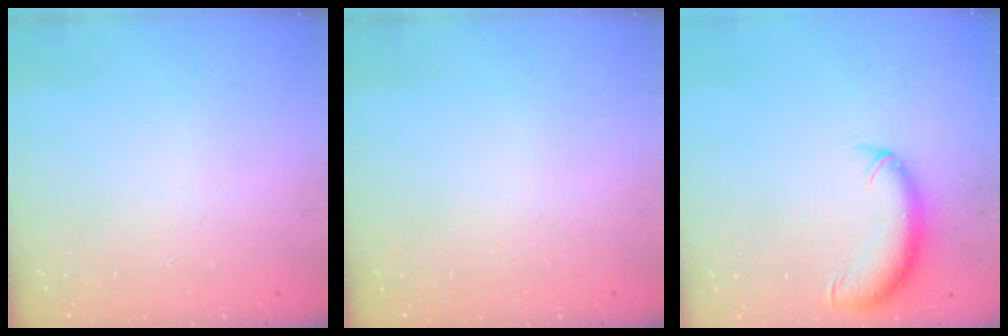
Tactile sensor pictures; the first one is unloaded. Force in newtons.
{"total": 0.0}
{"total": 11.5, "press": 11.2, "slide": 2.6}